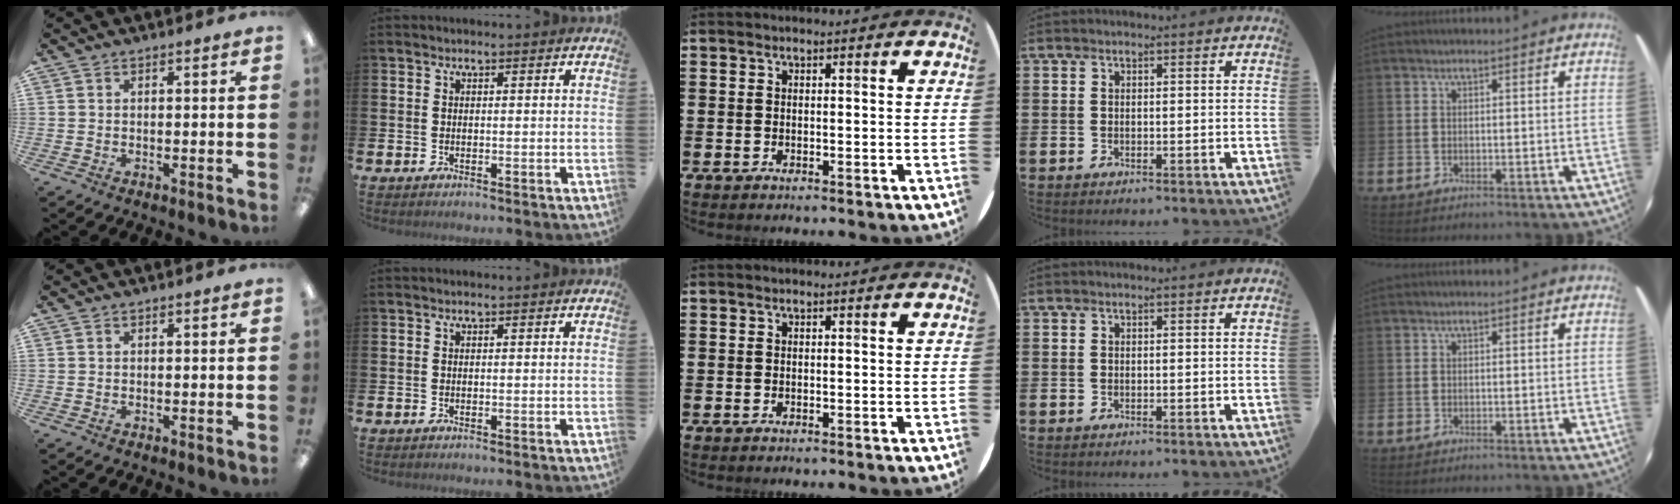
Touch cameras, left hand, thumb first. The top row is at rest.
{}